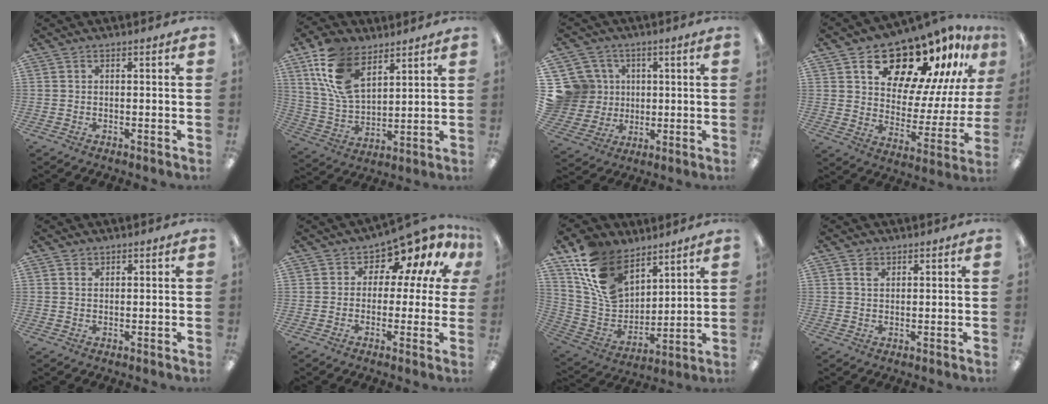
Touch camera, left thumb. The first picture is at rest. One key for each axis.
{"total": 15.0, "fx": 8.3, "fy": 8.5, "fz": 9.1, "tx": -0.207, "ty": -0.016, "tz": 0.159}
{"total": 12.8, "fx": 2.1, "fy": 12.2, "fz": 3.0, "tx": -0.099, "ty": 0.002, "tz": 0.050}
{"total": 18.7, "fx": 14.3, "fy": 8.7, "fz": 8.2, "tx": -0.123, "ty": -0.108, "tz": 0.244}
{"total": 1.3, "fx": 0.9, "fy": 0.8, "fz": 0.4, "tx": 0.000, "ty": -0.004, "tz": 0.017}
{"total": 9.3, "fx": 6.7, "fy": 4.7, "fz": 4.4, "tx": -0.078, "ty": -0.055, "tz": 0.119}
{"total": 16.4, "fx": 10.4, "fy": 10.1, "fz": 7.6, "tx": -0.162, "ty": -0.045, "tz": 0.206}
{"total": 2.2, "fx": 1.5, "fy": 1.4, "fz": 0.9, "tx": -0.013, "ty": -0.004, "tz": 0.027}